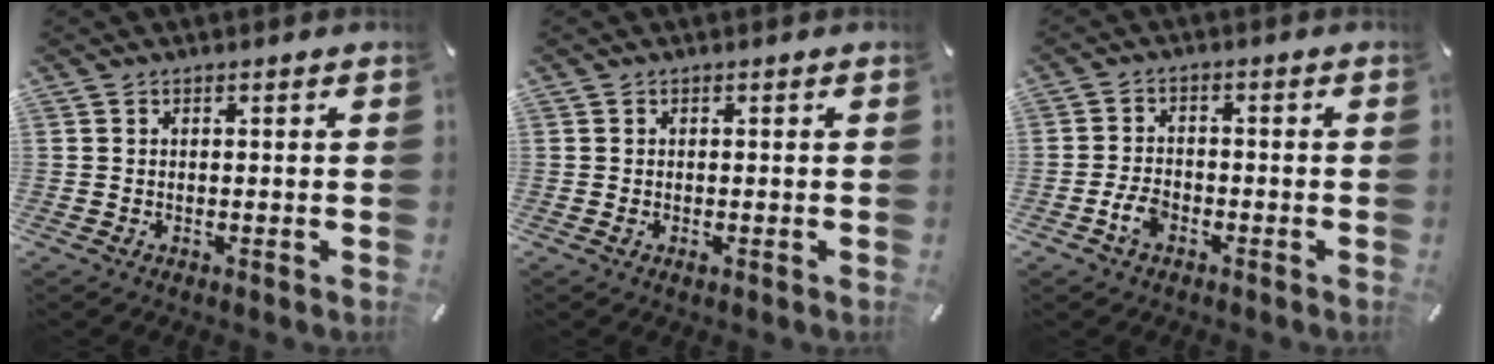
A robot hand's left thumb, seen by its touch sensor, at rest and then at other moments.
{"total": 1.0, "force": [-0.2, 0.4, 0.8], "torque": [-0.015, -0.003, -0.004]}
{"total": 4.5, "force": [-2.3, 2.9, 2.6], "torque": [-0.055, 0.009, -0.043]}